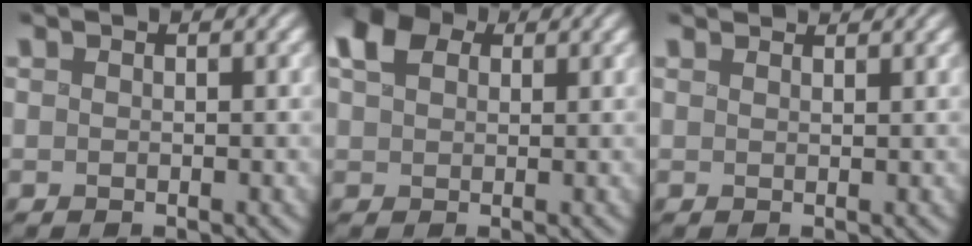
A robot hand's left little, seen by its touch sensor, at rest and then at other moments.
{"total": 5.2, "force": [1.8, 3.6, 3.3], "torque": [-0.088, 0.019, 0.024]}
{"total": 1.8, "force": [1.7, 0.2, 0.4], "torque": [-0.015, 0.010, 0.025]}